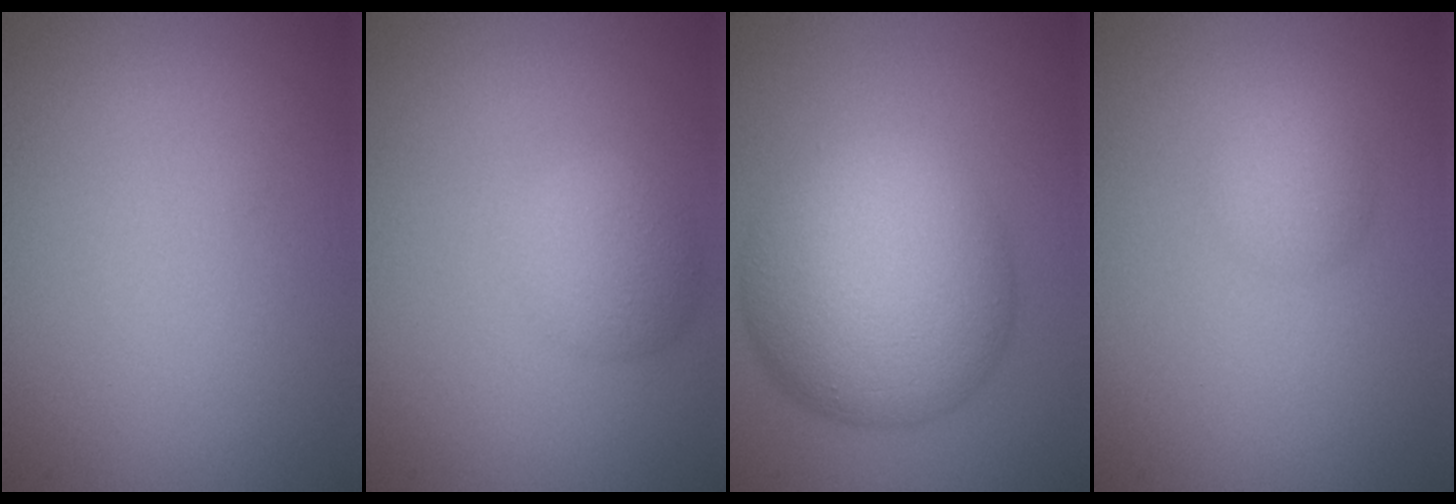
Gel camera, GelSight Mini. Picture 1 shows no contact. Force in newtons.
{"total": 2.8, "press": 2.8, "slide": 0.2}
{"total": 11.7, "press": 11.7, "slide": 0.1}
{"total": 2.1, "press": 2.1, "slide": 0.1}